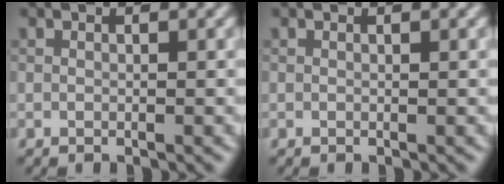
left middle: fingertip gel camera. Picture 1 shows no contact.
{"total": 0.0}